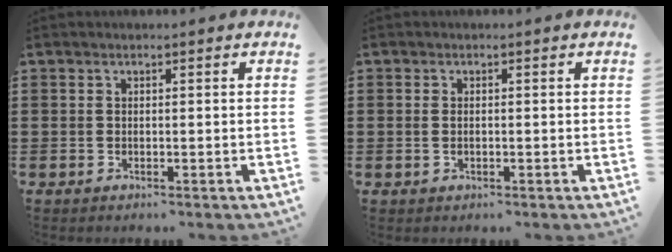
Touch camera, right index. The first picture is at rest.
{"total": 1.1, "force": [0.0, 0.6, 0.9], "torque": [-0.020, 0.005, -0.001]}